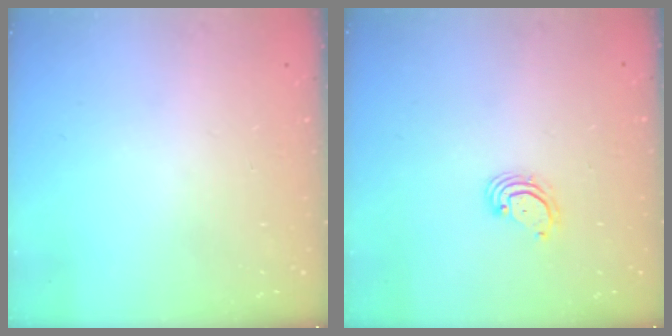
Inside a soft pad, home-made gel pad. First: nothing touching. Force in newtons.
{"total": 3.0, "press": 3.0, "slide": 0.2}